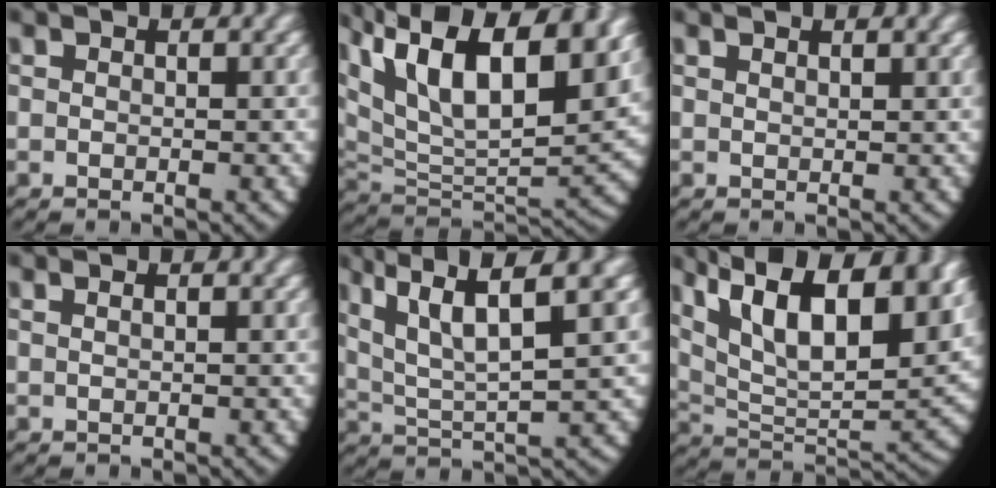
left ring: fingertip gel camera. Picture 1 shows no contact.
{"total": 14.2, "force": [4.0, 8.5, 10.7], "torque": [-0.209, -0.013, 0.072]}
{"total": 0.9, "force": [0.8, -0.4, 0.3], "torque": [-0.006, -0.003, 0.019]}
{"total": 0.7, "force": [0.3, -0.3, 0.5], "torque": [-0.009, 0.001, 0.008]}
{"total": 7.8, "force": [3.2, 3.6, 6.1], "torque": [-0.126, -0.016, 0.067]}
{"total": 13.9, "force": [4.7, 7.6, 10.7], "torque": [-0.194, -0.015, 0.083]}